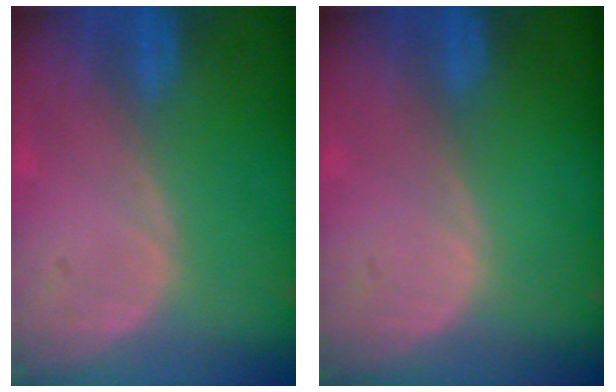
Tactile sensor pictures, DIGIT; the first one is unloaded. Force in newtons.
{"total": 0.0}